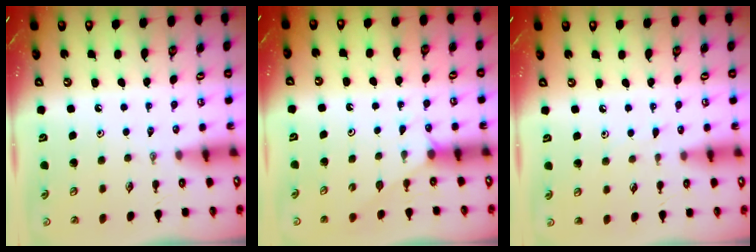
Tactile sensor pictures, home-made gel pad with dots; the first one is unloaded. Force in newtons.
{"total": 2.5, "press": 2.5, "slide": 0.4}
{"total": 2.9, "press": 2.9, "slide": 0.4}